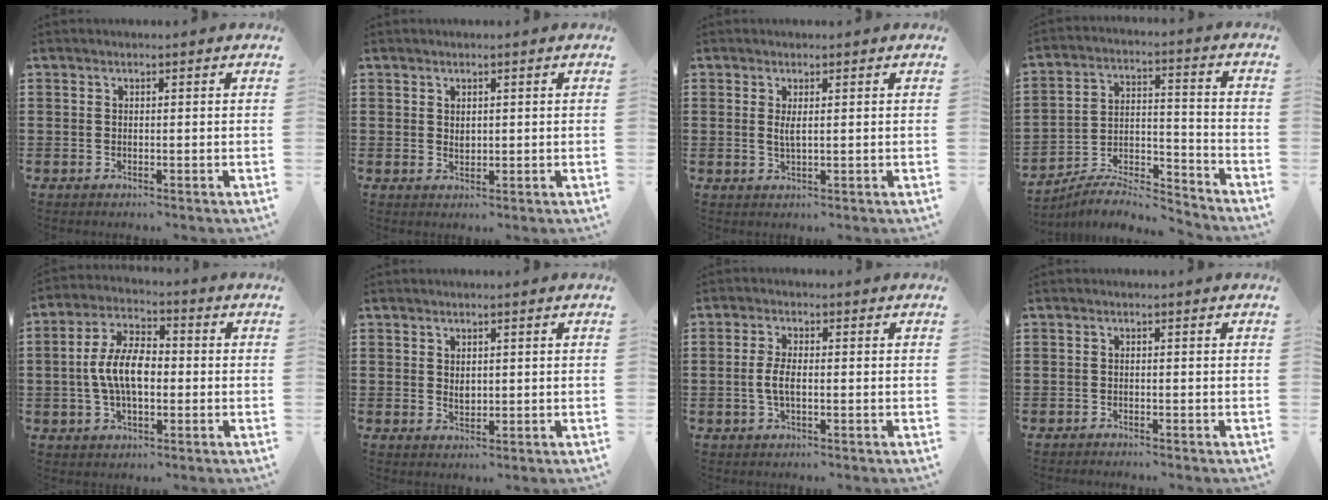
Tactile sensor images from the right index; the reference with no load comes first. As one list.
[{"total": 1.1, "force": [0.7, 0.7, 0.5], "torque": [-0.010, 0.005, 0.014]}, {"total": 1.8, "force": [0.5, 0.3, 1.7], "torque": [-0.034, 0.001, 0.008]}, {"total": 7.2, "force": [-6.8, 1.2, 2.2], "torque": [-0.039, 0.009, -0.134]}, {"total": 8.3, "force": [-0.6, 4.2, 7.1], "torque": [-0.164, 0.002, -0.020]}, {"total": 1.4, "force": [0.5, 1.0, 0.9], "torque": [-0.017, 0.007, 0.010]}, {"total": 3.2, "force": [-0.4, 1.2, 3.0], "torque": [-0.077, -0.005, -0.015]}, {"total": 0.8, "force": [-0.8, 0.1, -0.1], "torque": [0.001, 0.003, -0.017]}]